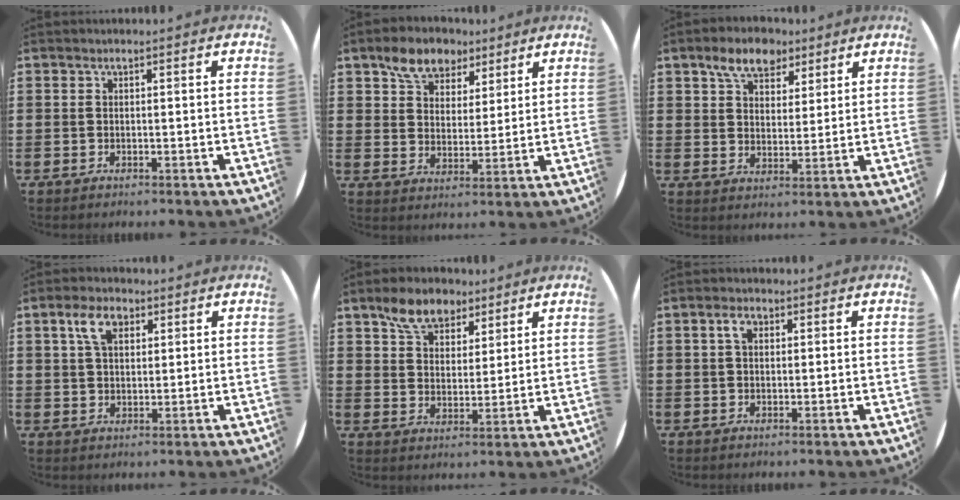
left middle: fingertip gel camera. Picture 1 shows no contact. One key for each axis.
{"total": 6.8, "fx": 5.3, "fy": 3.7, "fz": 1.8, "tx": -0.043, "ty": -0.005, "tz": 0.097}
{"total": 6.6, "fx": 4.9, "fy": 3.6, "fz": 2.6, "tx": -0.053, "ty": -0.002, "tz": 0.088}
{"total": 4.8, "fx": 2.6, "fy": 2.8, "fz": 2.9, "tx": -0.060, "ty": 0.008, "tz": 0.045}
{"total": 6.7, "fx": 5.2, "fy": 3.6, "fz": 2.3, "tx": -0.049, "ty": -0.005, "tz": 0.094}
{"total": 2.5, "fx": 1.1, "fy": 1.5, "fz": 1.7, "tx": -0.029, "ty": 0.004, "tz": 0.018}